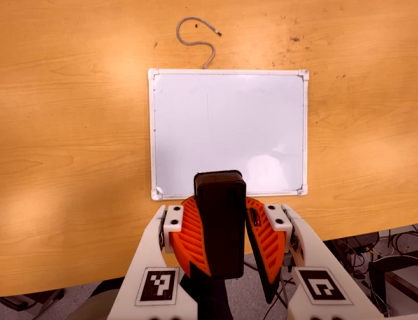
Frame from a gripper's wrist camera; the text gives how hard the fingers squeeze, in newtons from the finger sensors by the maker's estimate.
{"total": 11.1, "left": 11.1, "right": 11.2}